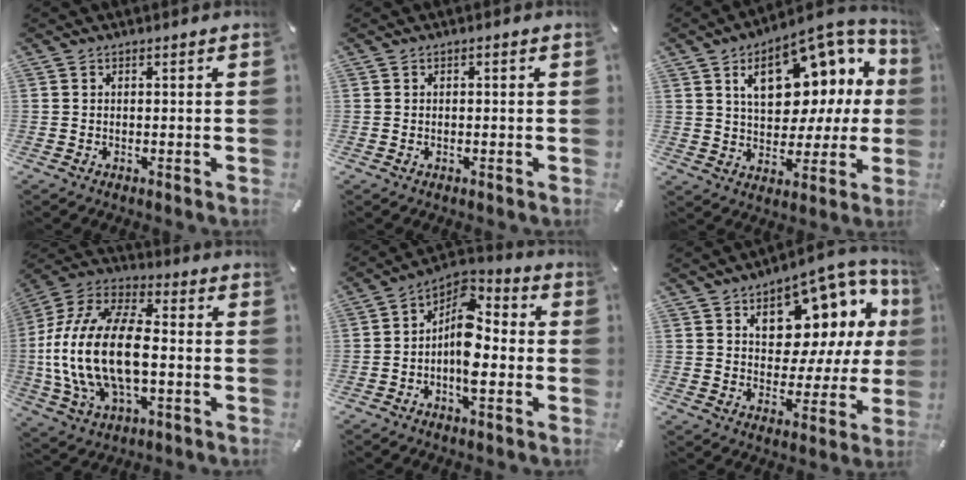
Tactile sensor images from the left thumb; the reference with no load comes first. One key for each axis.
{"total": 0.7, "fx": -0.2, "fy": 0.3, "fz": 0.6, "tx": -0.010, "ty": 0.000, "tz": -0.003}
{"total": 17.7, "fx": 7.9, "fy": 10.7, "fz": 11.7, "tx": -0.171, "ty": -0.039, "tz": 0.138}
{"total": 20.6, "fx": -2.5, "fy": 11.8, "fz": 16.7, "tx": -0.358, "ty": 0.005, "tz": -0.043}
{"total": 9.8, "fx": -2.4, "fy": 5.7, "fz": 7.6, "tx": -0.131, "ty": -0.014, "tz": -0.049}
{"total": 12.5, "fx": 6.9, "fy": 8.5, "fz": 6.1, "tx": -0.078, "ty": -0.062, "tz": 0.123}